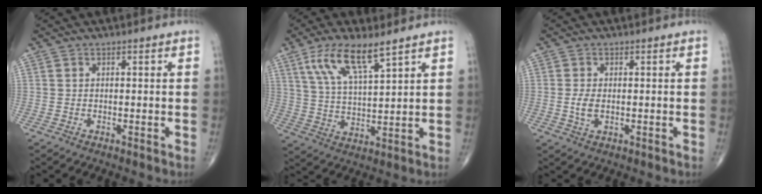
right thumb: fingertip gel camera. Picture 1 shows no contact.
{"total": 10.7, "force": [6.5, 2.8, 8.0], "torque": [-0.152, -0.027, 0.133]}
{"total": 2.9, "force": [-0.2, 1.6, 2.4], "torque": [-0.052, -0.005, -0.004]}